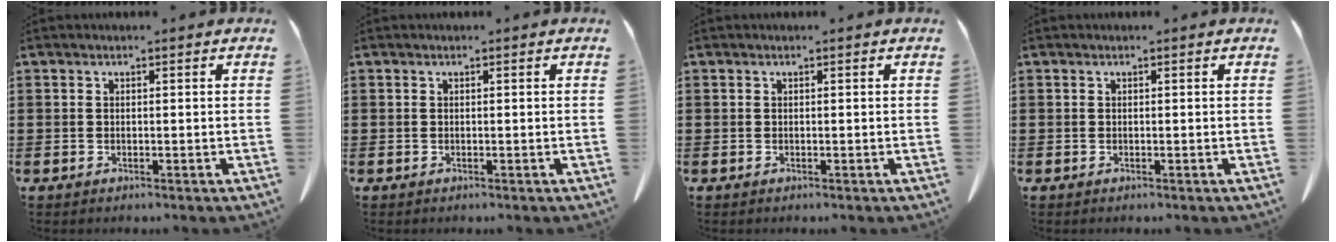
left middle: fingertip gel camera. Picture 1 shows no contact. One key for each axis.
{"total": 0.0}
{"total": 0.0}
{"total": 0.0}